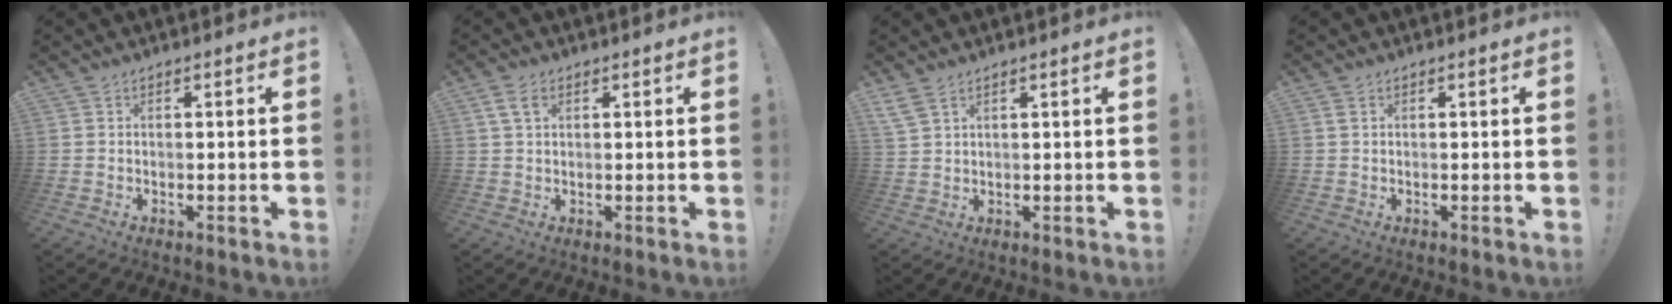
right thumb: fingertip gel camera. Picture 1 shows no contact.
{"total": 4.5, "force": [1.9, 2.5, 3.2], "torque": [-0.052, 0.000, 0.036]}
{"total": 4.1, "force": [2.8, 1.5, 2.6], "torque": [-0.059, -0.006, 0.057]}
{"total": 0.8, "force": [0.5, 0.4, 0.6], "torque": [-0.005, -0.001, 0.006]}